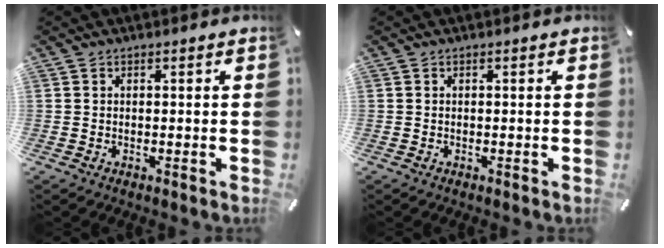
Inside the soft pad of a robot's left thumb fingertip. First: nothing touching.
{"total": 0.0}